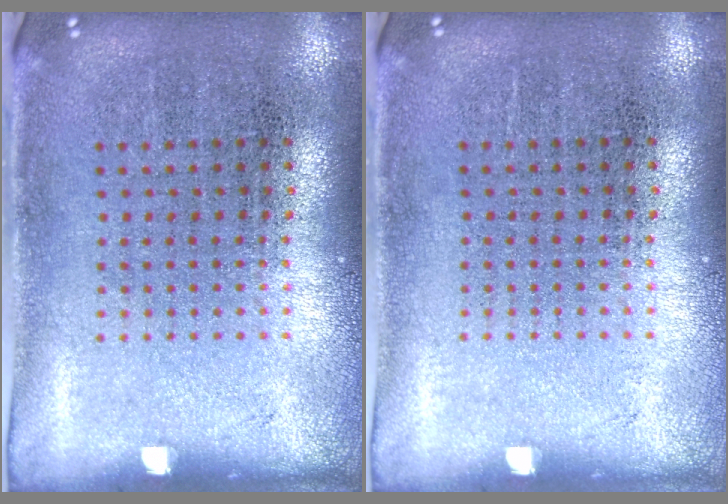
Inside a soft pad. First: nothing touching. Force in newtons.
{"total": 0.0}